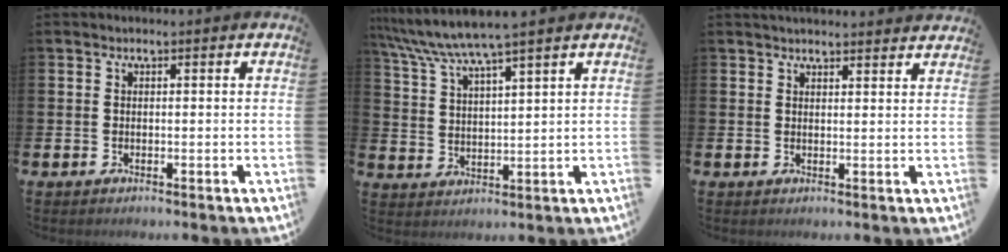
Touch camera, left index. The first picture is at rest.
{"total": 6.5, "force": [5.8, -0.1, 2.8], "torque": [-0.073, -0.027, 0.101]}
{"total": 2.5, "force": [2.5, 0.2, 0.2], "torque": [-0.006, -0.011, 0.044]}